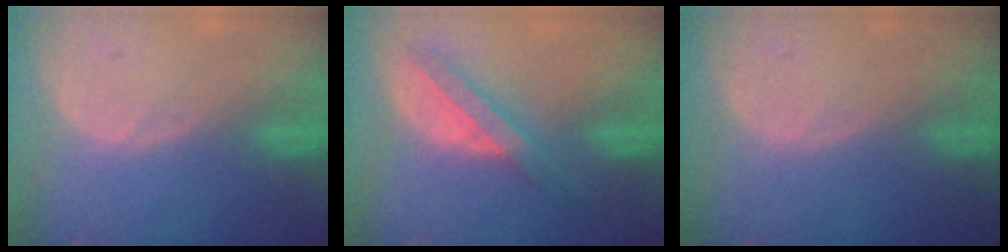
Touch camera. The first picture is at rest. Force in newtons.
{"total": 5.8, "press": 5.7, "slide": 1.4}
{"total": 0.0}